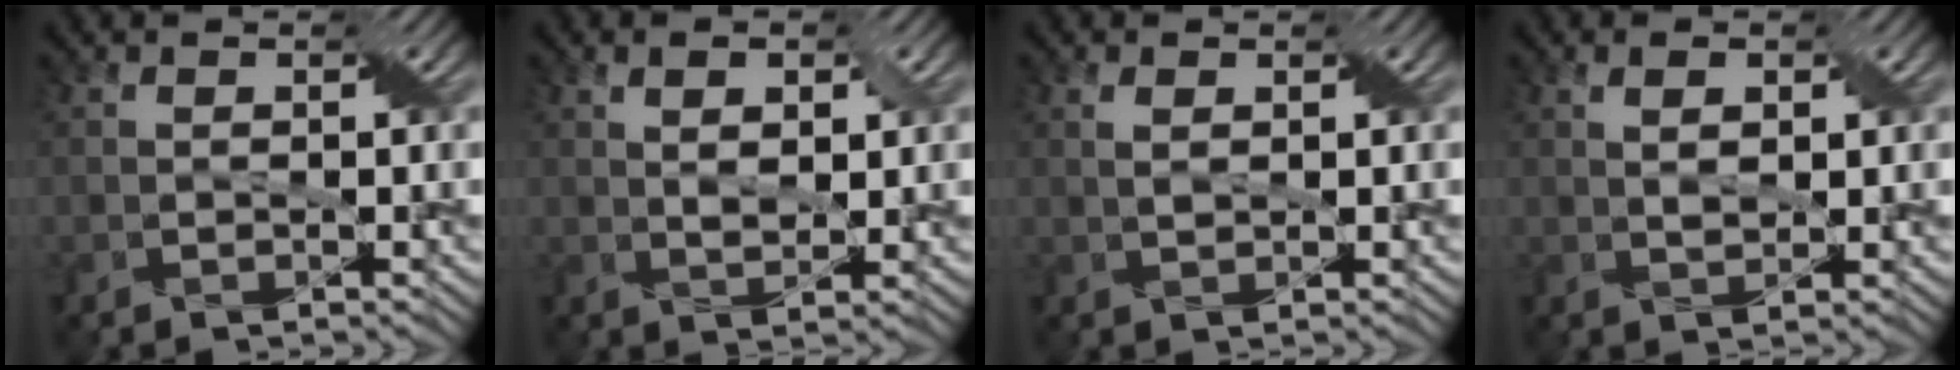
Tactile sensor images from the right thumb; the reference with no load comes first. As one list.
[{"total": 3.5, "force": [1.2, 1.7, 2.8], "torque": [-0.052, -0.005, 0.026]}, {"total": 1.5, "force": [0.6, 0.7, 1.2], "torque": [-0.028, 0.001, 0.013]}, {"total": 2.3, "force": [0.8, 1.1, 1.9], "torque": [-0.037, 0.000, 0.018]}]